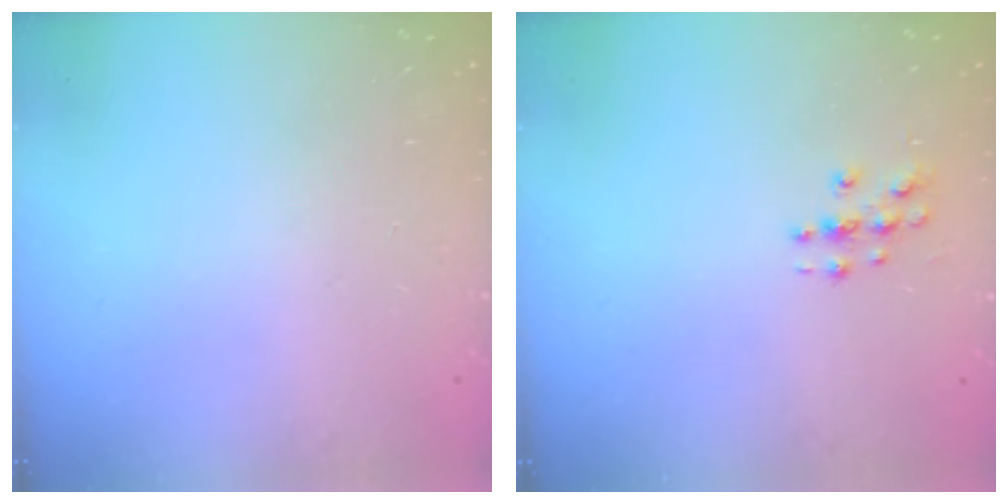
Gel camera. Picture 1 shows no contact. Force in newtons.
{"total": 3.1, "press": 3.1, "slide": 0.2}